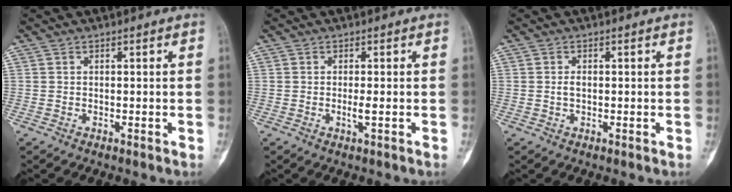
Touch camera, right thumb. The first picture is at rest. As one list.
[{"total": 1.5, "force": [-0.2, 0.1, 1.4], "torque": [-0.031, -0.003, -0.002]}, {"total": 1.3, "force": [0.0, 0.8, 1.1], "torque": [-0.020, 0.001, 0.000]}]